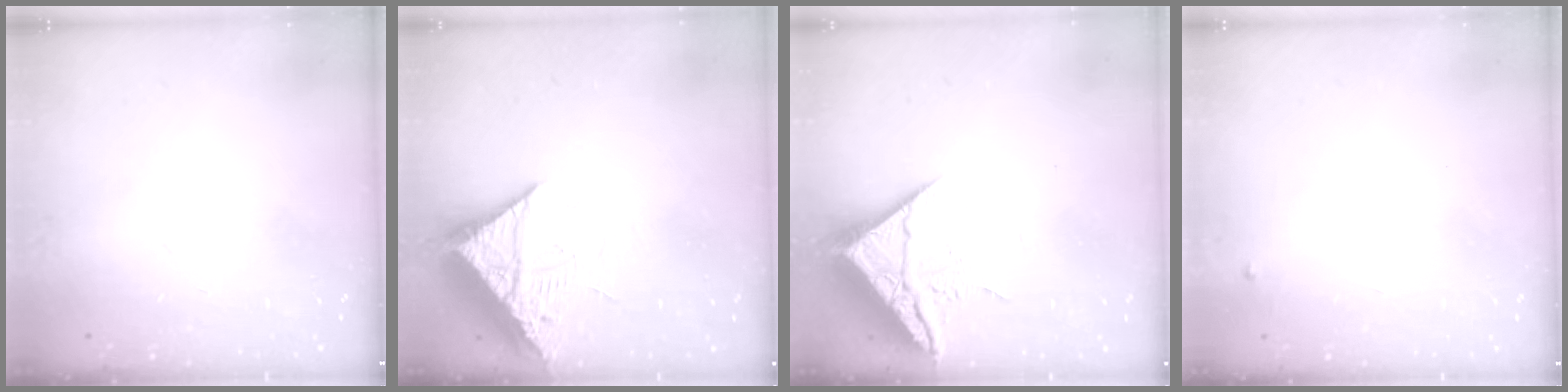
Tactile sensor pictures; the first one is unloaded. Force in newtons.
{"total": 9.7, "press": 9.7, "slide": 1.0}
{"total": 9.7, "press": 9.6, "slide": 0.8}
{"total": 3.2, "press": 3.2, "slide": 0.2}